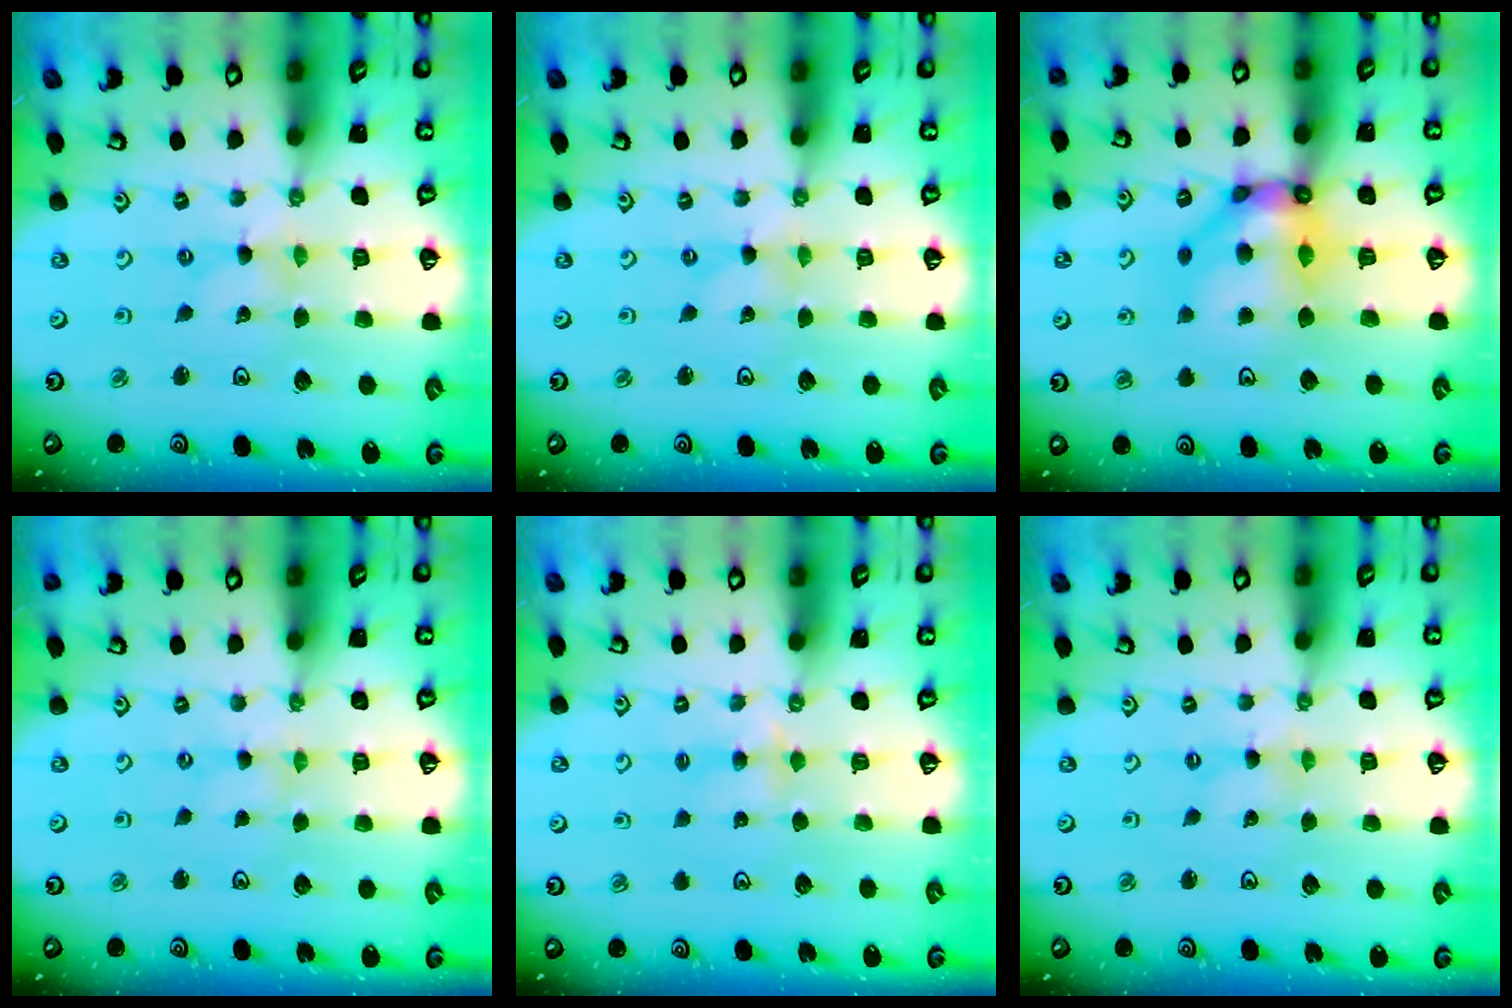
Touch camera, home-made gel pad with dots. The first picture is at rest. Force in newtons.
{"total": 0.0}
{"total": 11.4, "press": 11.3, "slide": 1.3}
{"total": 0.0}
{"total": 2.9, "press": 2.9, "slide": 0.5}
{"total": 0.0}